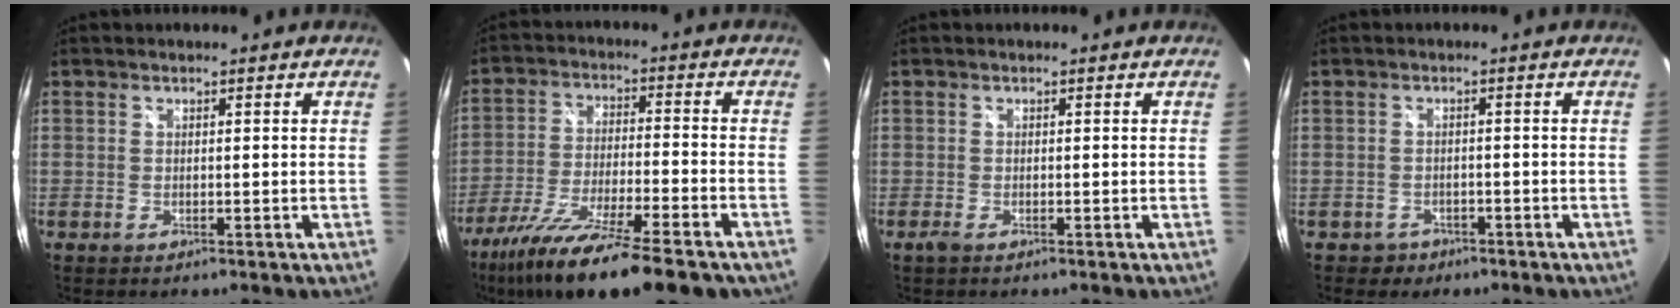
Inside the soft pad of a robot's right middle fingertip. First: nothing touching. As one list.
[{"total": 20.6, "force": [-15.2, 3.3, 13.5], "torque": [-0.255, -0.057, -0.258]}, {"total": 0.9, "force": [-0.6, 0.2, 0.6], "torque": [-0.012, -0.003, -0.014]}, {"total": 3.2, "force": [-1.9, 2.6, 0.4], "torque": [-0.019, 0.001, -0.026]}]